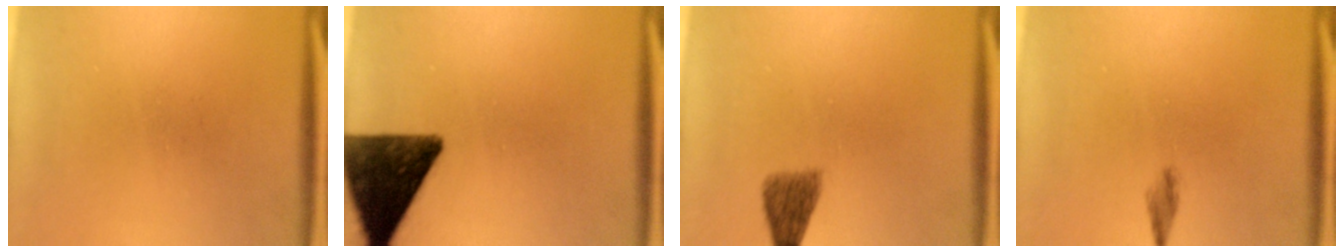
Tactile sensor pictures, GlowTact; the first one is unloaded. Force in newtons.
{"total": 12.8}
{"total": 3.7}
{"total": 1.3}